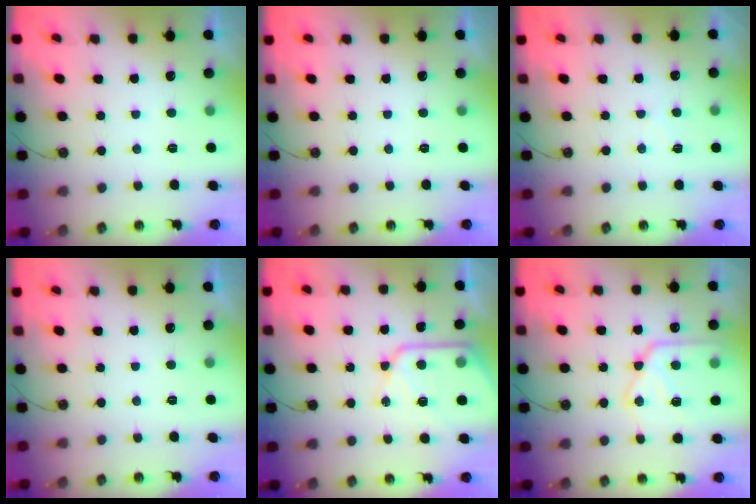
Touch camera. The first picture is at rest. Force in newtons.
{"total": 0.0}
{"total": 4.3, "press": 4.3, "slide": 0.4}
{"total": 0.0}
{"total": 13.2, "press": 13.2, "slide": 1.3}
{"total": 15.2, "press": 15.1, "slide": 1.5}